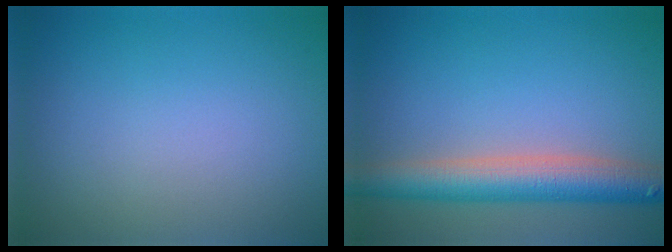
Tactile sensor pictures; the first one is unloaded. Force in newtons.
{"total": 6.1, "press": 6.1, "slide": 0.3}